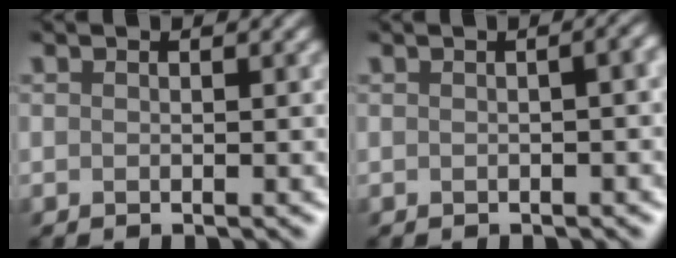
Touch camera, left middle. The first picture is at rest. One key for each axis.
{"total": 4.3, "fx": -0.8, "fy": 2.3, "fz": 3.6, "tx": -0.018, "ty": 0.013, "tz": -0.023}